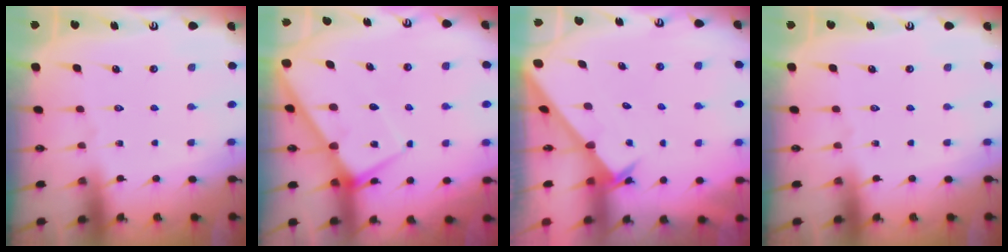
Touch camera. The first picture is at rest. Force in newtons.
{"total": 7.0, "press": 7.0, "slide": 0.7}
{"total": 2.6, "press": 2.6, "slide": 0.2}
{"total": 0.0}